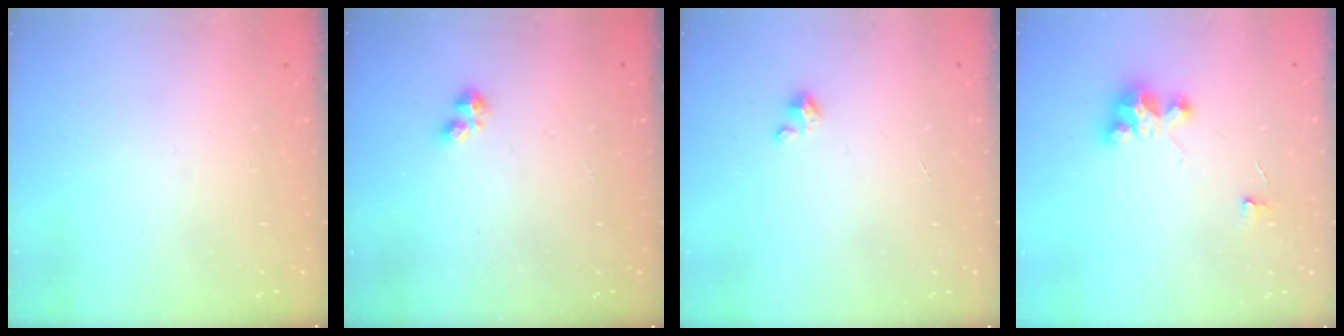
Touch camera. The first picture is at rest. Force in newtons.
{"total": 2.2, "press": 2.2, "slide": 0.4}
{"total": 2.0, "press": 1.9, "slide": 0.3}
{"total": 4.9, "press": 4.8, "slide": 0.2}